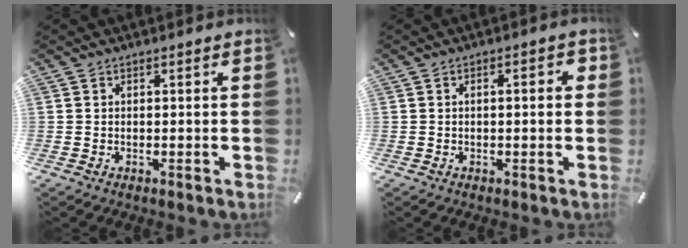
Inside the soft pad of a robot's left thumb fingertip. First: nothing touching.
{"total": 2.6, "force": [-0.2, 1.0, 2.4], "torque": [-0.035, 0.006, -0.007]}